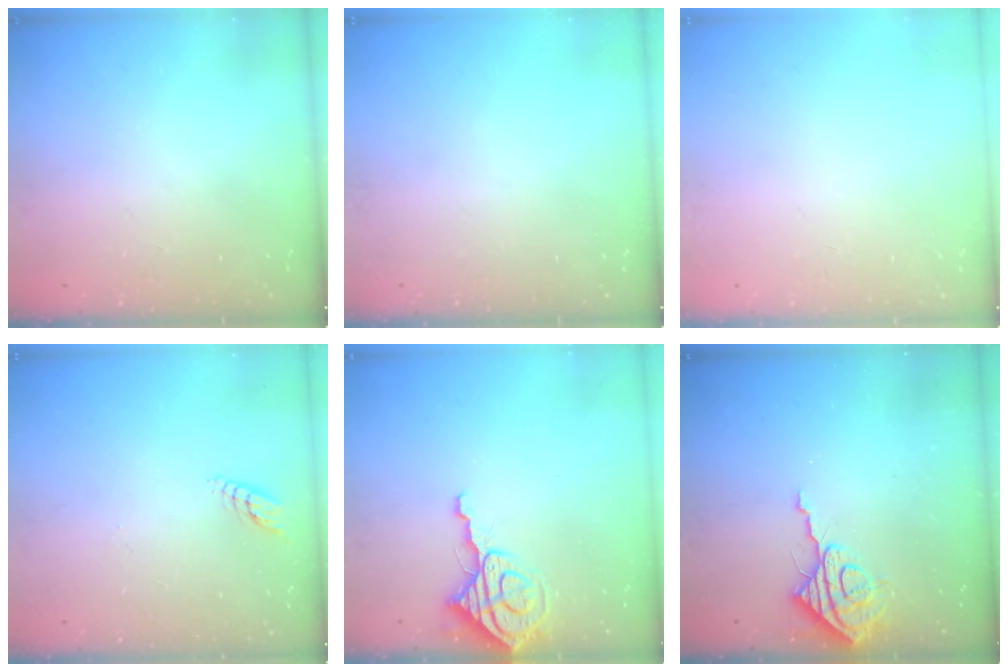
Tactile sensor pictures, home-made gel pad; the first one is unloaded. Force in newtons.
{"total": 0.0}
{"total": 0.0}
{"total": 3.6, "press": 3.6, "slide": 0.3}
{"total": 7.9, "press": 7.8, "slide": 0.8}
{"total": 8.8, "press": 8.8, "slide": 0.3}